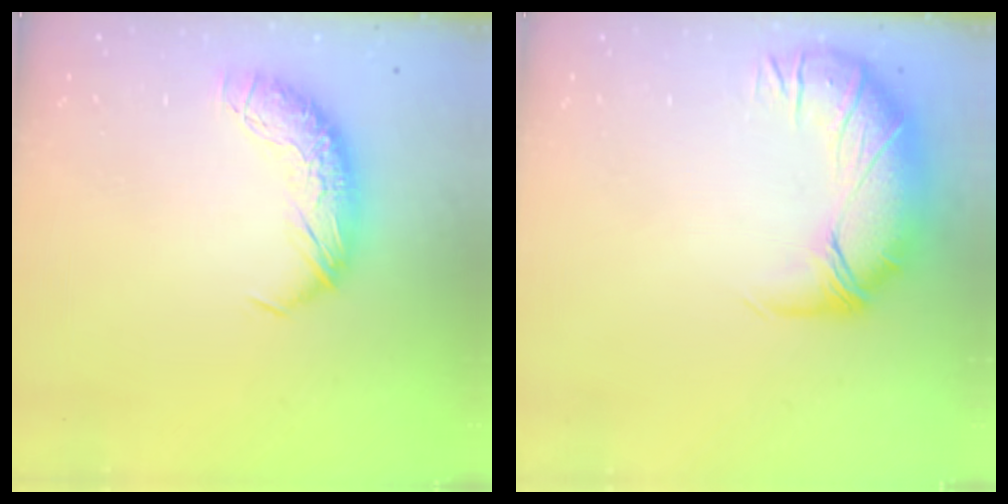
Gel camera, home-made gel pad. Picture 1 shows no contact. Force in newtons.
{"total": 2.7, "press": 1.1, "slide": 2.5}